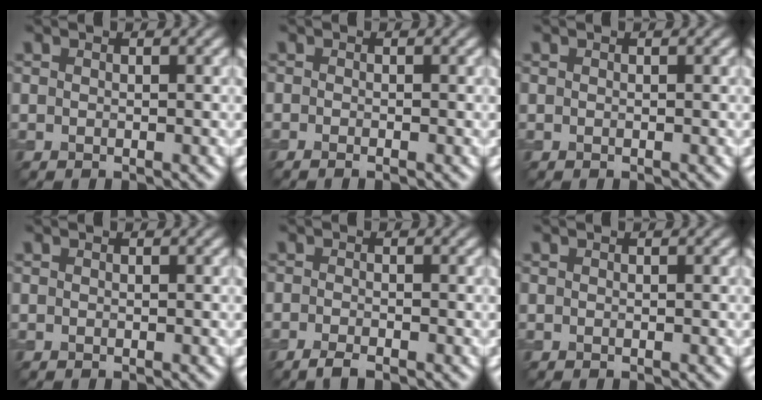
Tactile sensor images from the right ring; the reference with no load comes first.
{"total": 0.8, "force": [-0.4, 0.1, 0.6], "torque": [-0.010, -0.005, -0.008]}
{"total": 0.0}
{"total": 0.0}
{"total": 1.4, "force": [-1.1, 0.3, 0.9], "torque": [-0.019, -0.001, -0.024]}
{"total": 0.0}